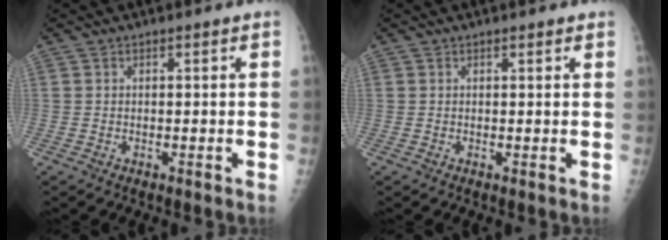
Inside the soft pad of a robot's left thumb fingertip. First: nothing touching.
{"total": 0.8, "force": [0.6, 0.3, 0.4], "torque": [-0.005, -0.004, 0.006]}